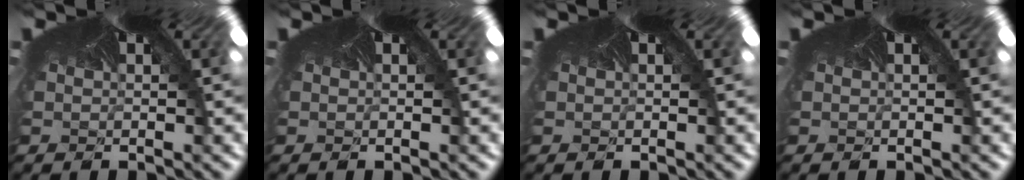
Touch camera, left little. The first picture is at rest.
{"total": 0.0}
{"total": 0.0}
{"total": 0.0}